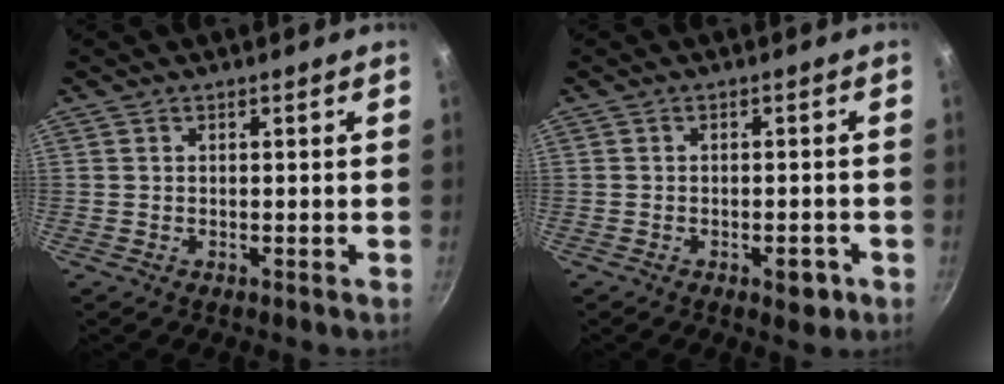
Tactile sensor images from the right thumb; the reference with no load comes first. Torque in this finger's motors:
{"motor_torque": [3.03, 1.99, 0.44, -0.05, 0.00]}